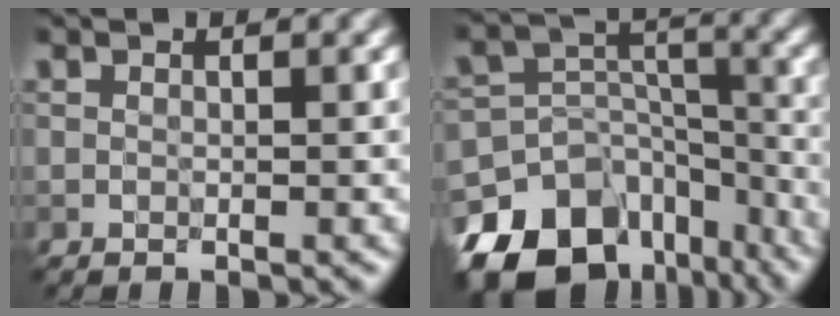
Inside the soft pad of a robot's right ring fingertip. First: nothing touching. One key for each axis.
{"total": 16.1, "fx": -10.9, "fy": 10.2, "fz": 6.0, "tx": -0.136, "ty": -0.020, "tz": -0.151}